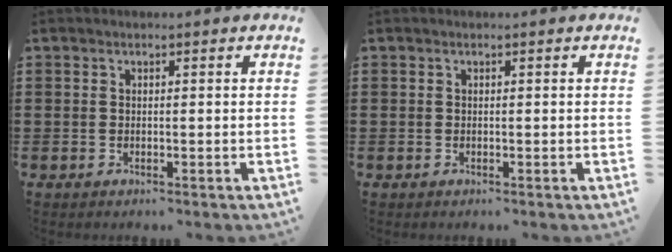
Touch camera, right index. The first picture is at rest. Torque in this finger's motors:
{"motor_torque": [0.33, 0.32, 0.00, 0.00]}